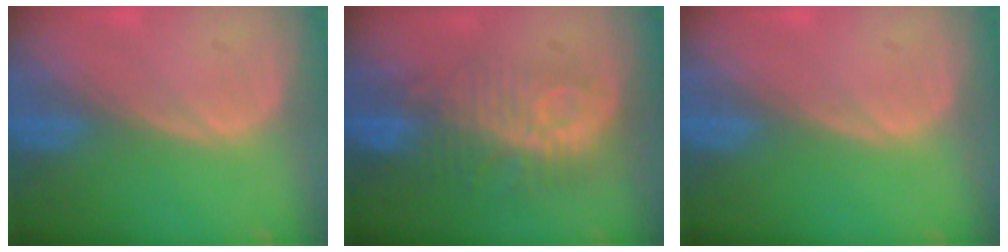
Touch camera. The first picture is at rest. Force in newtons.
{"total": 9.7, "press": 8.8, "slide": 4.0}
{"total": 0.0}